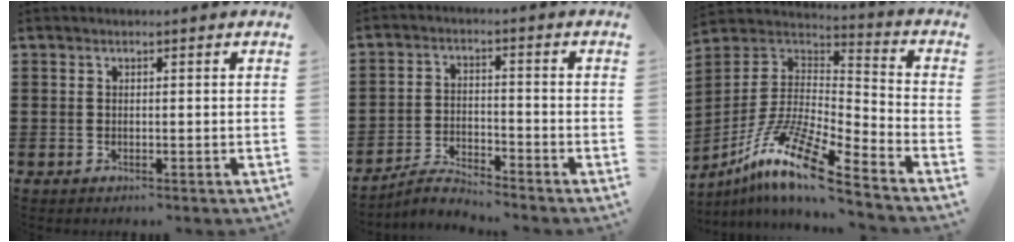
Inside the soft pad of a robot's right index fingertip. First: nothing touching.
{"total": 3.6, "force": [-3.5, 0.5, 0.6], "torque": [-0.015, 0.010, -0.073]}
{"total": 13.7, "force": [-10.1, 1.8, 9.1], "torque": [-0.186, 0.008, -0.199]}